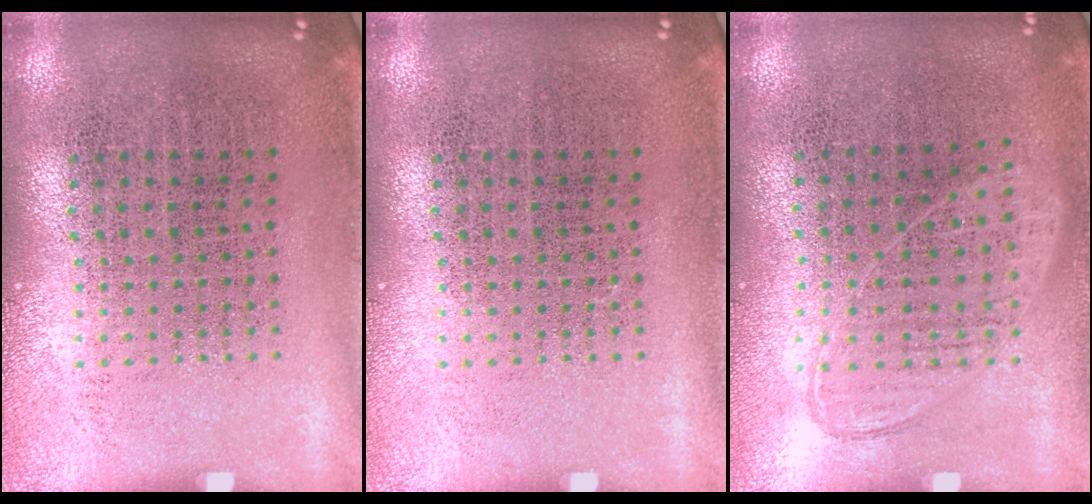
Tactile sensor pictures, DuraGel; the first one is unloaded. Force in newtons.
{"total": 0.0}
{"total": 0.9, "press": 0.8, "slide": 0.4}